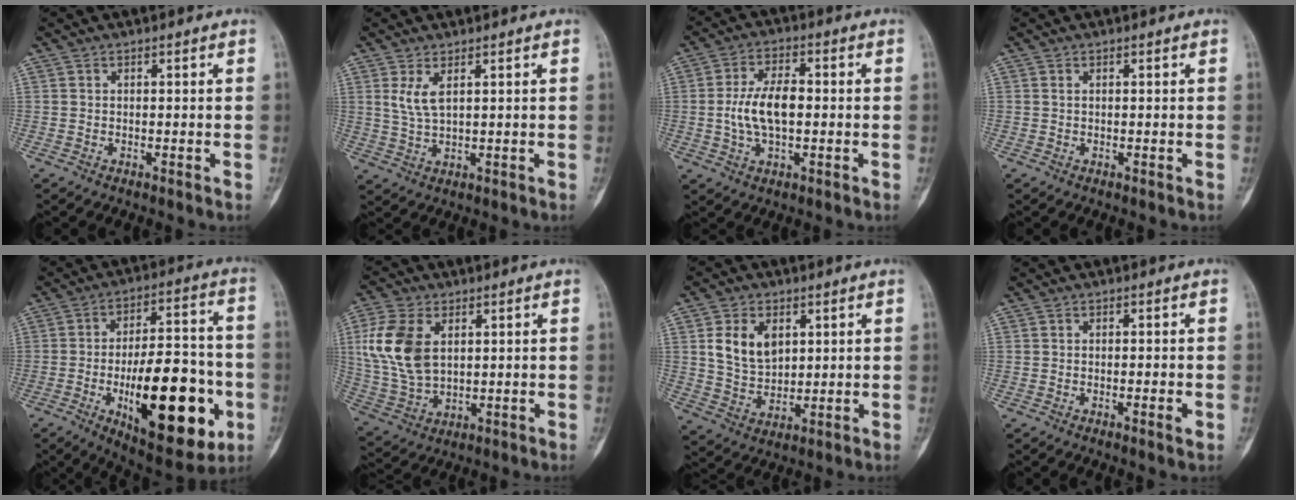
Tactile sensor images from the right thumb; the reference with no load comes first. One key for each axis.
{"total": 4.2, "fx": 1.7, "fy": 1.4, "fz": 3.5, "tx": -0.077, "ty": -0.010, "tz": 0.045}
{"total": 9.1, "fx": -0.4, "fy": 4.6, "fz": 7.9, "tx": -0.150, "ty": 0.012, "tz": -0.009}
{"total": 0.0}
{"total": 25.6, "fx": -7.4, "fy": 10.7, "fz": 22.1, "tx": -0.303, "ty": 0.015, "tz": -0.095}
{"total": 13.6, "fx": 3.3, "fy": 8.5, "fz": 10.0, "tx": -0.209, "ty": -0.006, "tz": 0.073}
{"total": 9.2, "fx": 3.0, "fy": 6.3, "fz": 6.0, "tx": -0.088, "ty": -0.016, "tz": 0.065}
{"total": 1.9, "fx": -0.6, "fy": 0.4, "fz": 1.7, "tx": -0.030, "ty": -0.002, "tz": -0.008}